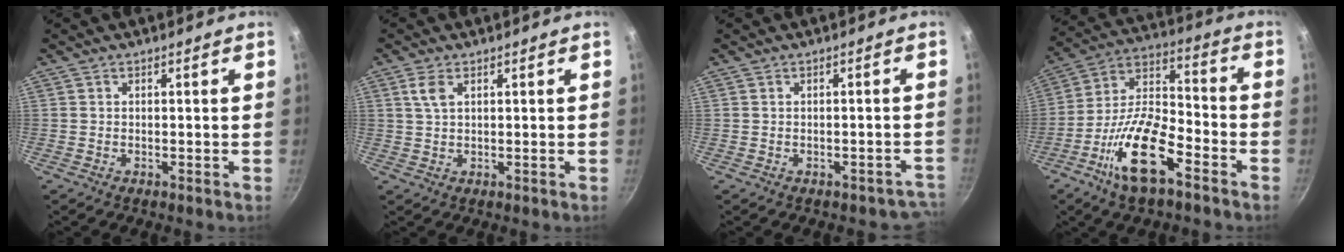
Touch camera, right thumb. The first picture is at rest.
{"total": 2.8, "force": [1.2, 1.4, 2.2], "torque": [-0.045, -0.003, 0.025]}
{"total": 3.6, "force": [-2.2, 2.6, 1.3], "torque": [0.022, 0.042, -0.003]}
{"total": 16.5, "force": [-8.4, 6.5, 12.6], "torque": [-0.226, 0.048, -0.168]}